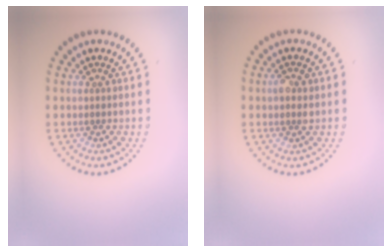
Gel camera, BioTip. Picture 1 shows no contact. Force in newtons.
{"total": 1.5, "press": 1.5, "slide": 0.2}